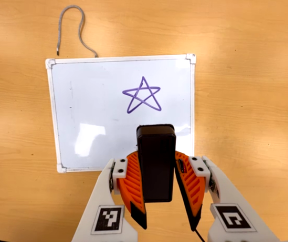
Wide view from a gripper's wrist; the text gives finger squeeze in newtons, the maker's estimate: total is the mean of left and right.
{"total": 8.0, "left": 7.4, "right": 8.6}